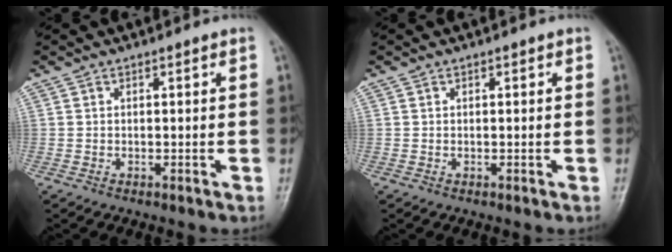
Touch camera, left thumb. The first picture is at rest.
{"total": 0.0}